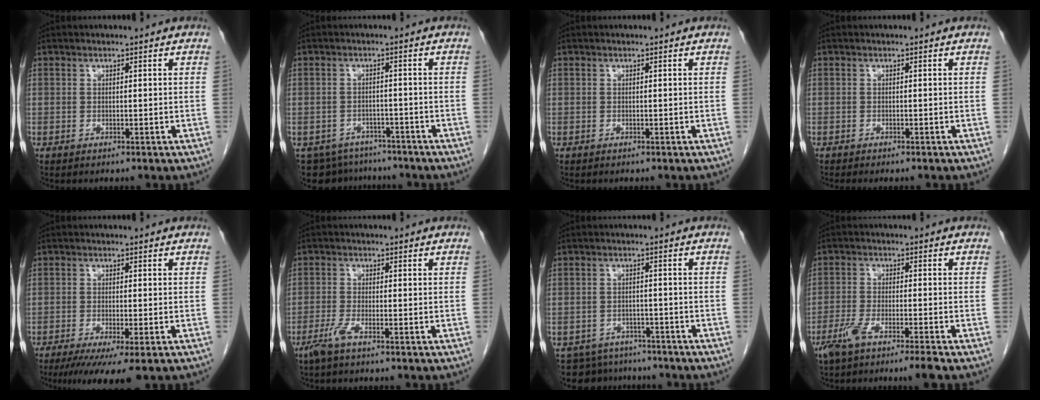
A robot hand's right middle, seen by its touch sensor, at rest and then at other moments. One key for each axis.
{"total": 8.6, "fx": -7.3, "fy": 4.3, "fz": 0.8, "tx": -0.014, "ty": 0.011, "tz": -0.092}
{"total": 0.0}
{"total": 2.8, "fx": -2.4, "fy": 0.5, "fz": 1.2, "tx": -0.015, "ty": -0.005, "tz": -0.029}
{"total": 7.3, "fx": -4.7, "fy": 0.7, "fz": 5.5, "tx": -0.081, "ty": -0.019, "tz": -0.076}
{"total": 2.7, "fx": -1.9, "fy": 0.0, "fz": 2.0, "tx": -0.047, "ty": -0.006, "tz": -0.043}
{"total": 7.9, "fx": -7.0, "fy": 3.6, "fz": 0.2, "tx": -0.001, "ty": 0.014, "tz": -0.090}
{"total": 6.1, "fx": -4.4, "fy": -0.3, "fz": 4.1, "tx": -0.073, "ty": -0.009, "tz": -0.082}